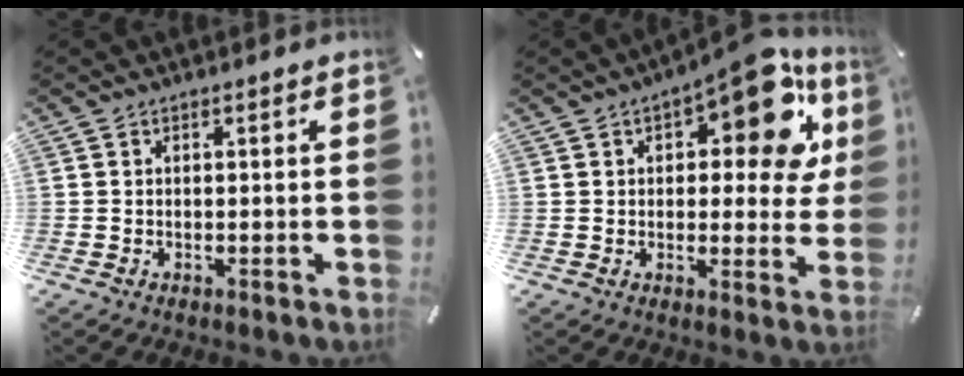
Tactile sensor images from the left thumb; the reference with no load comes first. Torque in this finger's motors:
{"motor_torque": [2.07, 2.19, 0.39, -0.27, 0.09]}